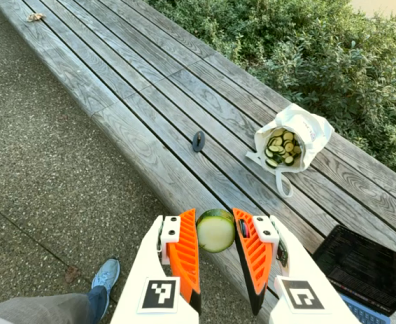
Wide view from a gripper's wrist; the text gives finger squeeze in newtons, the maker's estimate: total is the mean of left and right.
{"total": 9.2, "left": 10.0, "right": 8.4}